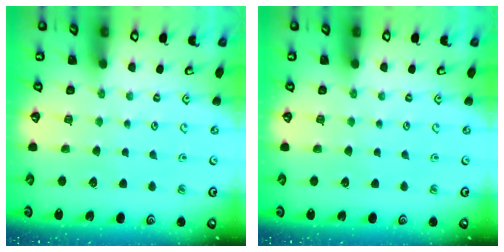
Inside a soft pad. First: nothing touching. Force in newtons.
{"total": 0.0}